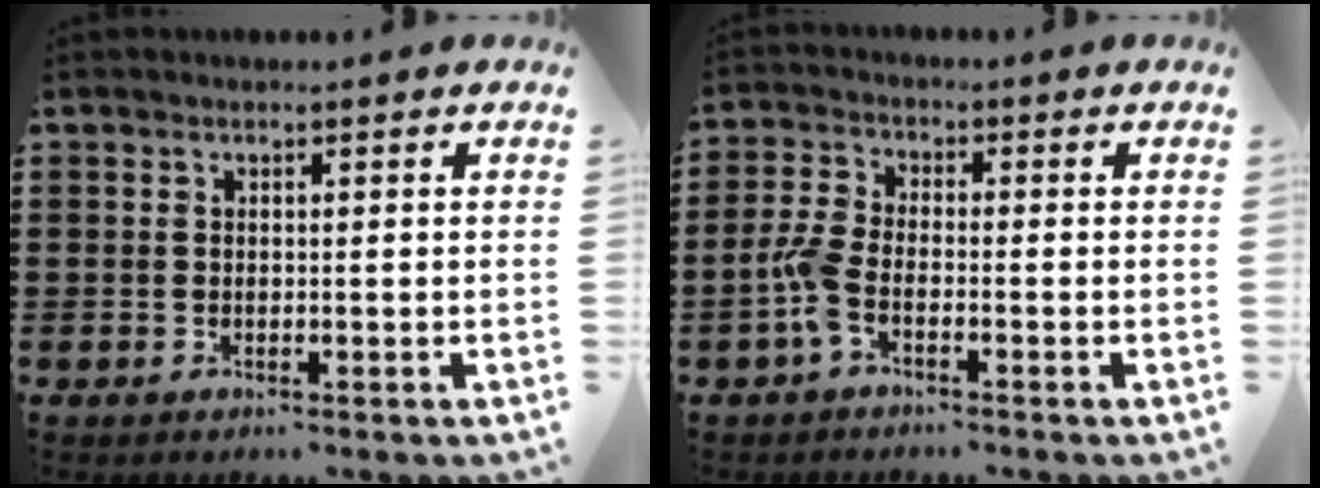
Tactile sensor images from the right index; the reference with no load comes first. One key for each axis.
{"total": 4.2, "fx": -1.8, "fy": 1.6, "fz": 3.4, "tx": -0.087, "ty": -0.003, "tz": -0.039}